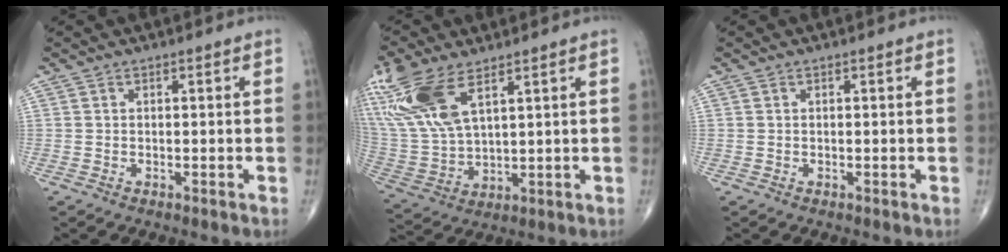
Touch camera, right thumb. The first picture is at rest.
{"total": 16.3, "force": [8.7, 7.0, 11.9], "torque": [-0.275, -0.019, 0.183]}
{"total": 0.0}